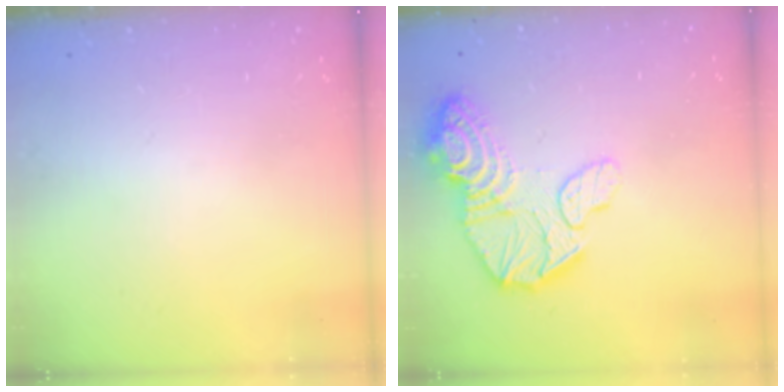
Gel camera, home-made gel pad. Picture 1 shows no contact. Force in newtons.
{"total": 17.1, "press": 17.1, "slide": 1.6}